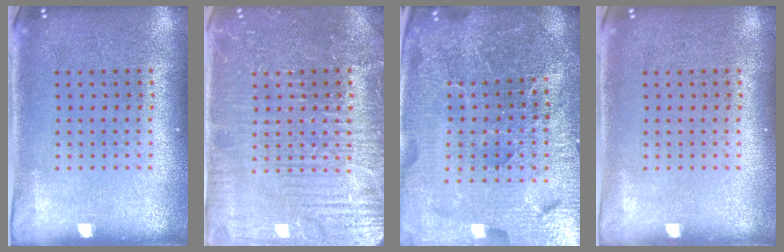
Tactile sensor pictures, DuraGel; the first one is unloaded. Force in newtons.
{"total": 4.7, "press": 4.6, "slide": 1.1}
{"total": 6.2, "press": 5.5, "slide": 3.0}
{"total": 0.0}